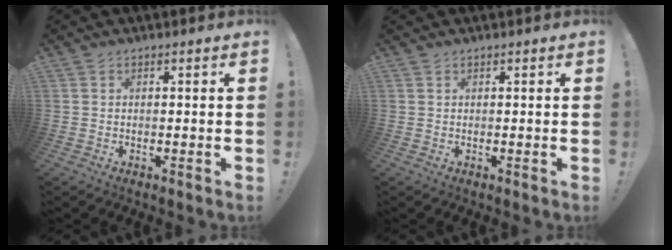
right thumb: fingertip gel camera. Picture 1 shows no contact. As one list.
[{"total": 0.0}]